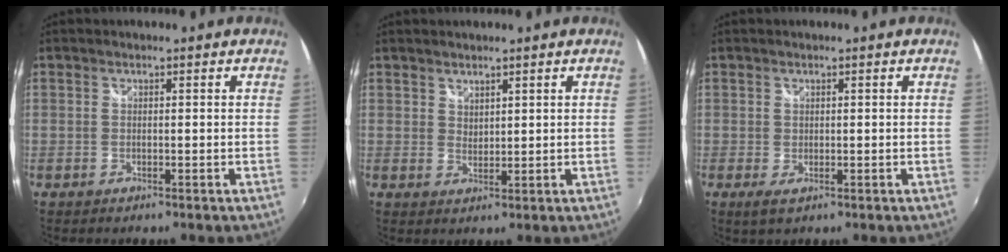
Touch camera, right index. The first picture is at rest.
{"total": 1.8, "force": [1.7, 0.8, 0.2], "torque": [0.001, 0.001, 0.030]}
{"total": 1.6, "force": [0.0, 1.1, 1.1], "torque": [-0.020, -0.005, 0.000]}